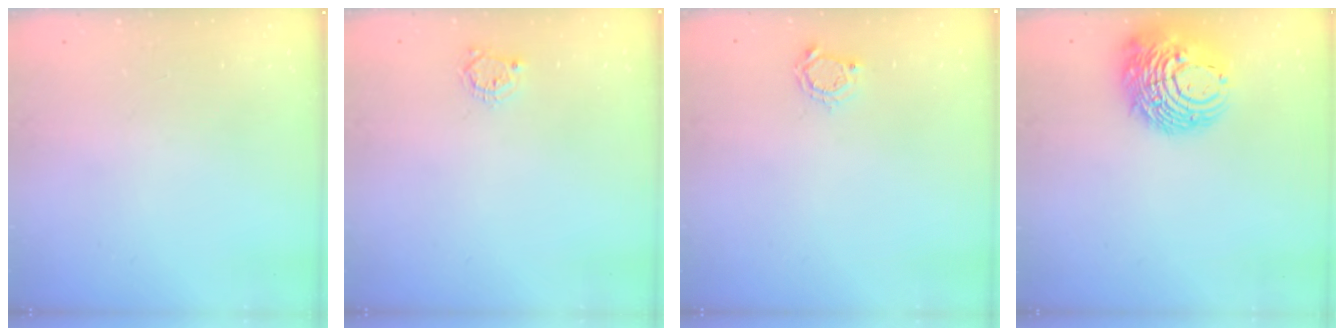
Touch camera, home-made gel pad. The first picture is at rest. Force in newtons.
{"total": 3.4, "press": 3.4, "slide": 0.5}
{"total": 4.1, "press": 4.0, "slide": 0.4}
{"total": 13.3, "press": 13.3, "slide": 1.2}